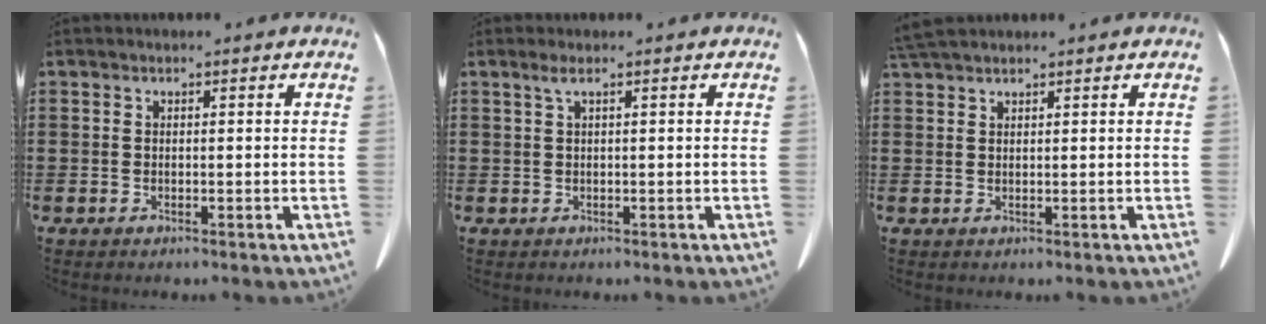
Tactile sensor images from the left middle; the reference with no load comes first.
{"total": 1.0, "force": [0.6, 0.0, 0.9], "torque": [-0.019, -0.002, 0.011]}
{"total": 2.3, "force": [2.1, 0.3, 1.1], "torque": [-0.027, 0.000, 0.042]}